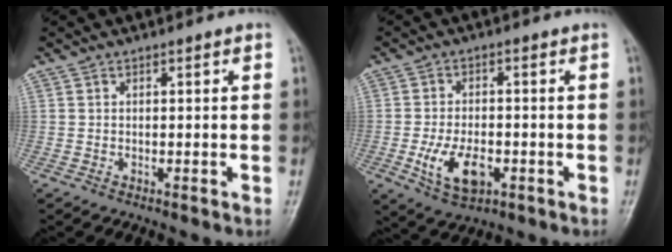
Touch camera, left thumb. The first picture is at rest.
{"total": 8.3, "force": [-2.5, 4.9, 6.3], "torque": [-0.109, 0.003, -0.036]}